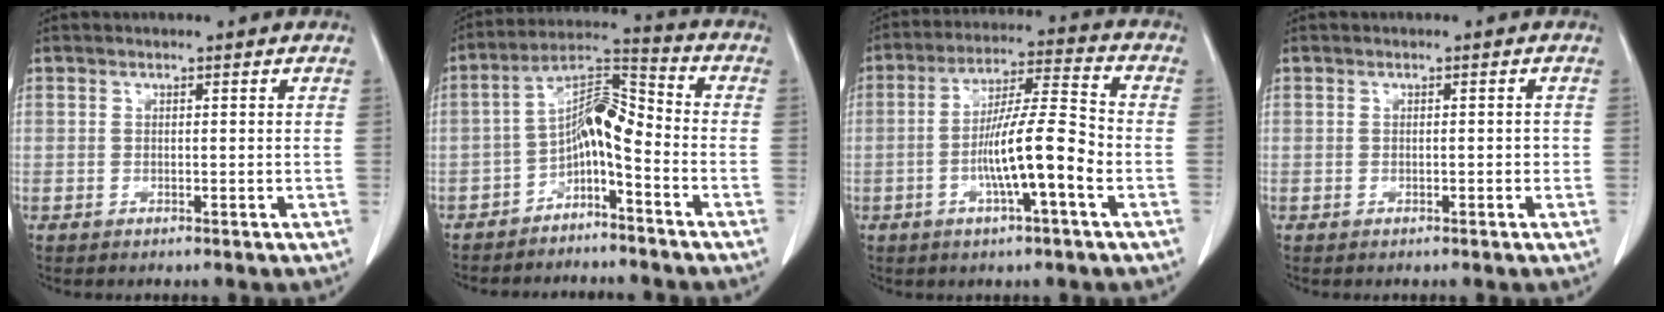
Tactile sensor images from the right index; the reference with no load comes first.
{"total": 8.1, "force": [-3.9, 2.1, 6.8], "torque": [-0.120, 0.032, -0.071]}
{"total": 11.2, "force": [-3.2, 0.4, 10.7], "torque": [-0.193, 0.008, -0.062]}
{"total": 1.0, "force": [-0.2, 0.4, 0.9], "torque": [-0.011, 0.002, -0.003]}